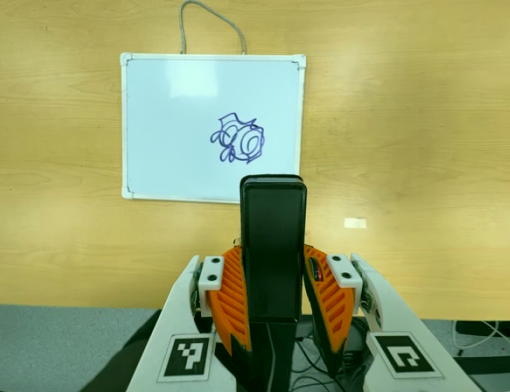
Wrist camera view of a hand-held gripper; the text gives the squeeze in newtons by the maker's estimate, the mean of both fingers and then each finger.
{"total": 5.2, "left": 3.4, "right": 7.0}